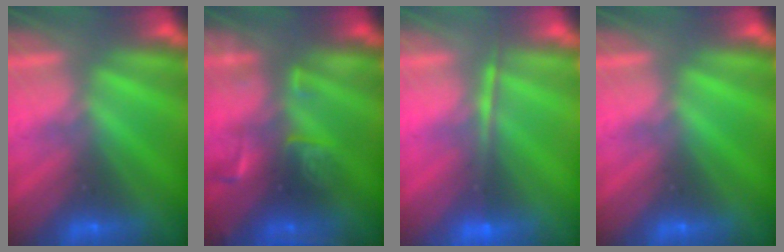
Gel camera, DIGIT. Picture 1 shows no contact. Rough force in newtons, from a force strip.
{"total": 2.7}
{"total": 1.5}
{"total": 0.0}